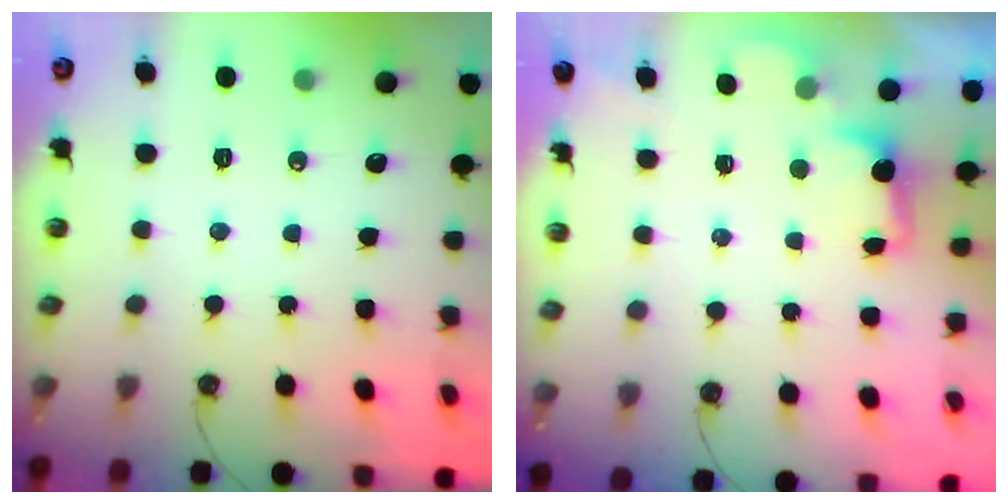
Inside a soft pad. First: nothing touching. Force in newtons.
{"total": 1.8, "press": 1.5, "slide": 1.0}